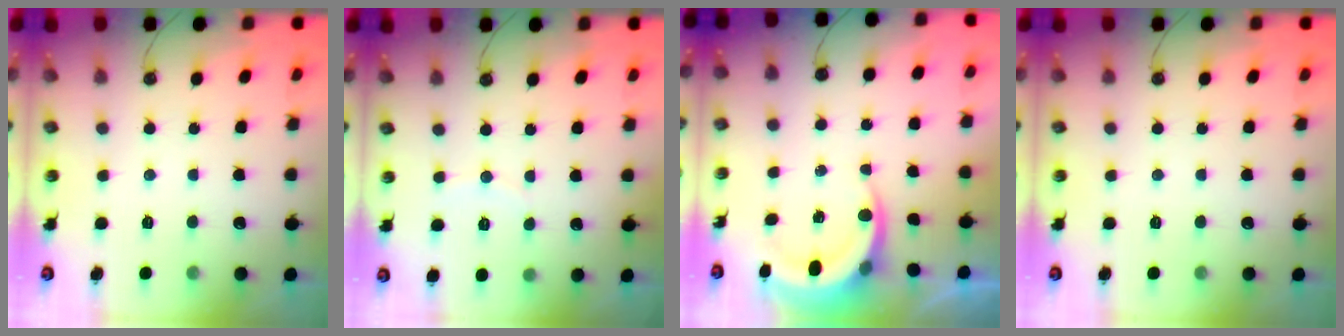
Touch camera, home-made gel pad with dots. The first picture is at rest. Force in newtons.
{"total": 2.7, "press": 2.7, "slide": 0.3}
{"total": 5.0, "press": 5.0, "slide": 0.2}
{"total": 0.0}